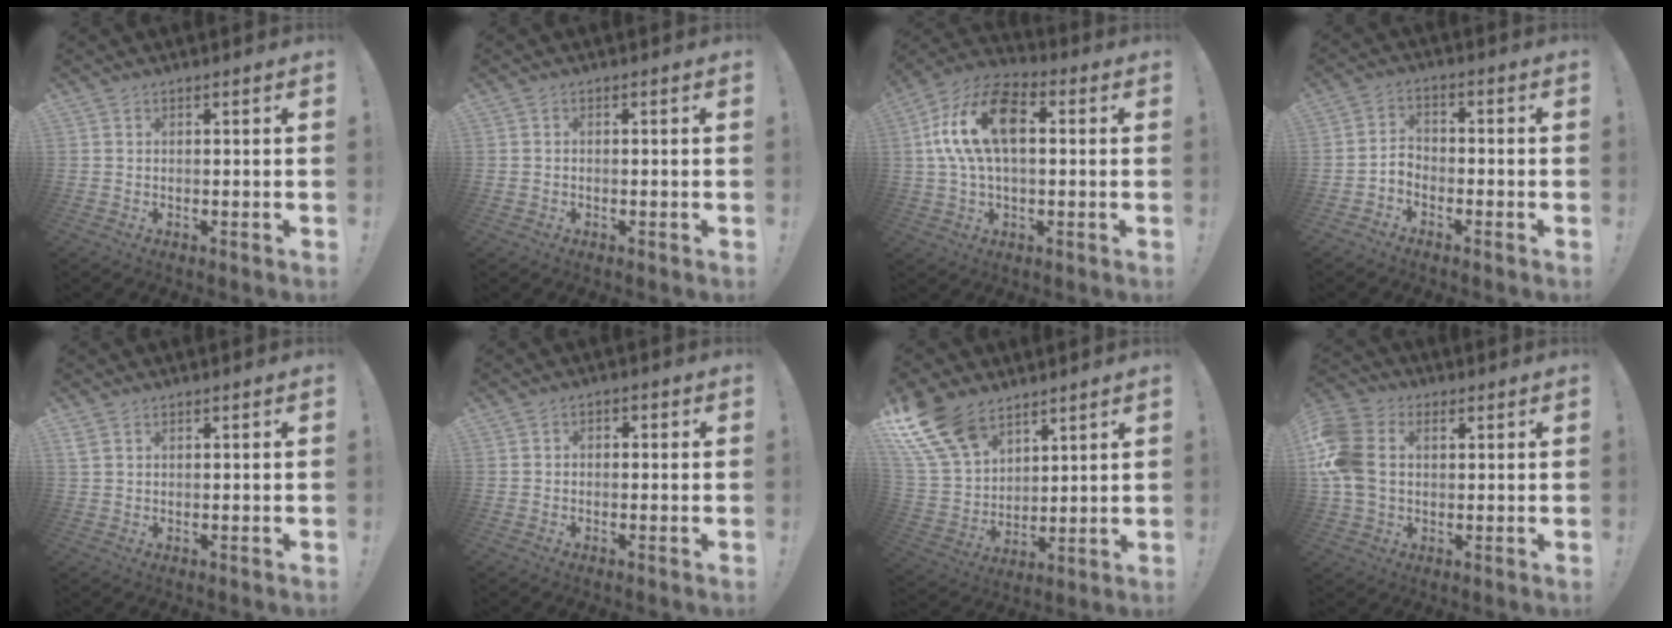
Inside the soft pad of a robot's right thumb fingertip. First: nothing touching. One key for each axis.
{"total": 0.9, "fx": -0.6, "fy": 0.5, "fz": 0.4, "tx": -0.011, "ty": 0.004, "tz": -0.010}
{"total": 16.9, "fx": 3.0, "fy": 9.6, "fz": 13.6, "tx": -0.253, "ty": 0.014, "tz": 0.054}
{"total": 4.1, "fx": -2.9, "fy": 2.4, "fz": 1.8, "tx": -0.039, "ty": 0.009, "tz": -0.052}
{"total": 1.7, "fx": 1.0, "fy": 1.0, "fz": 1.0, "tx": -0.023, "ty": 0.004, "tz": 0.019}
{"total": 2.1, "fx": -1.4, "fy": 1.3, "fz": 1.0, "tx": -0.010, "ty": 0.010, "tz": -0.027}
{"total": 17.9, "fx": 11.6, "fy": 10.2, "fz": 9.0, "tx": -0.194, "ty": -0.068, "tz": 0.223}
{"total": 13.6, "fx": 1.7, "fy": 10.1, "fz": 8.9, "tx": -0.194, "ty": 0.008, "tz": 0.035}